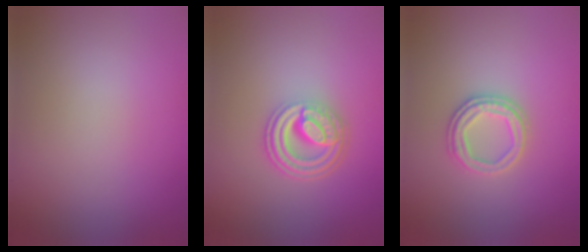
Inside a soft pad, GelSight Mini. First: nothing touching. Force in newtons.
{"total": 4.7, "press": 3.4, "slide": 3.3}
{"total": 2.5, "press": 2.4, "slide": 0.6}